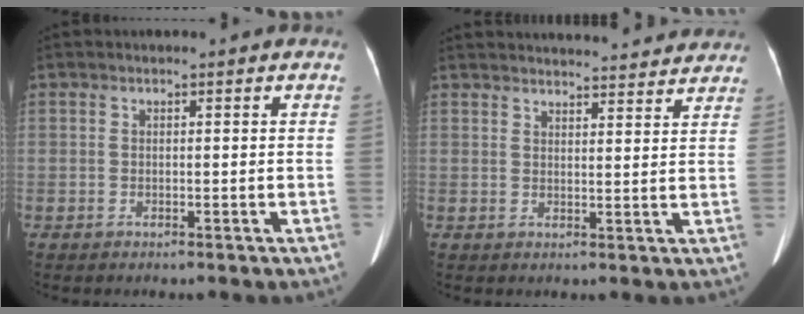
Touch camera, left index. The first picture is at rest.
{"total": 19.8, "force": [18.9, 3.0, 5.1], "torque": [-0.063, 0.000, 0.233]}